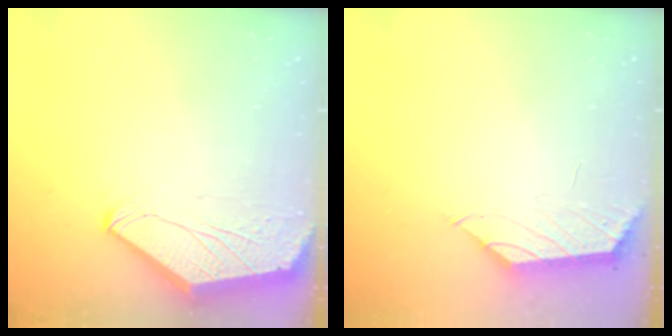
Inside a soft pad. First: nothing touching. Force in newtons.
{"total": 1.1, "press": 1.0, "slide": 0.4}